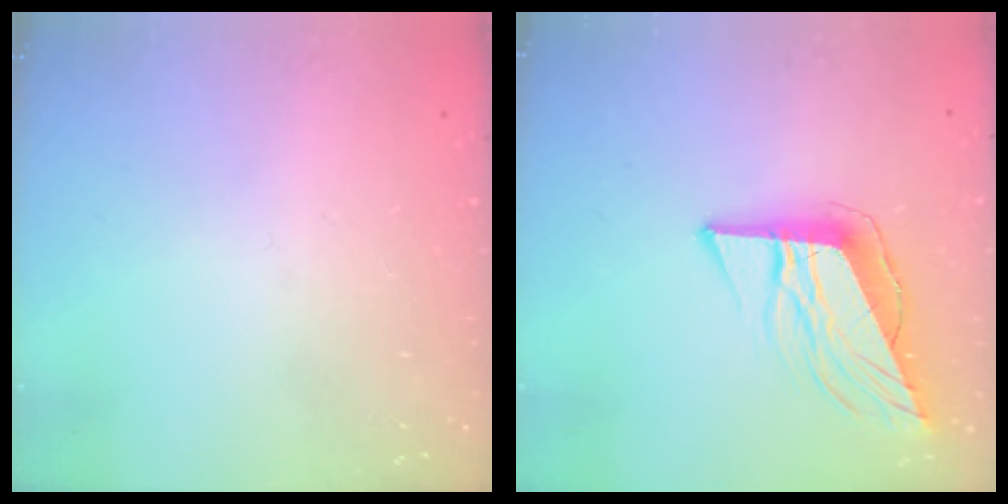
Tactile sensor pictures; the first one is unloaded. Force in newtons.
{"total": 12.4, "press": 11.9, "slide": 3.6}